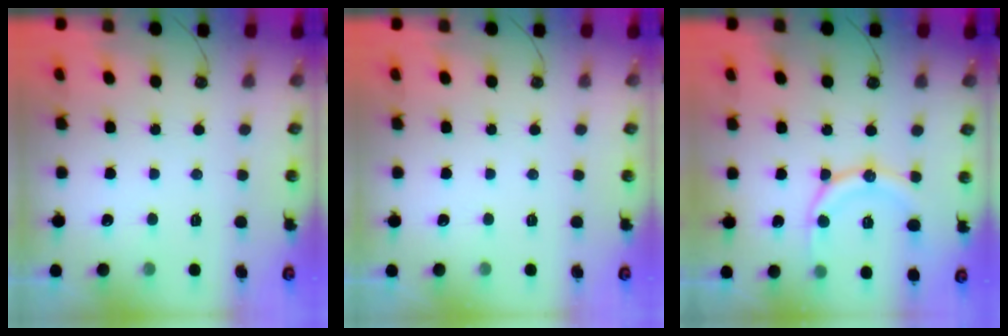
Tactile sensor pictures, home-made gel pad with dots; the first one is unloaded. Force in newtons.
{"total": 0.0}
{"total": 13.6, "press": 13.6, "slide": 1.1}